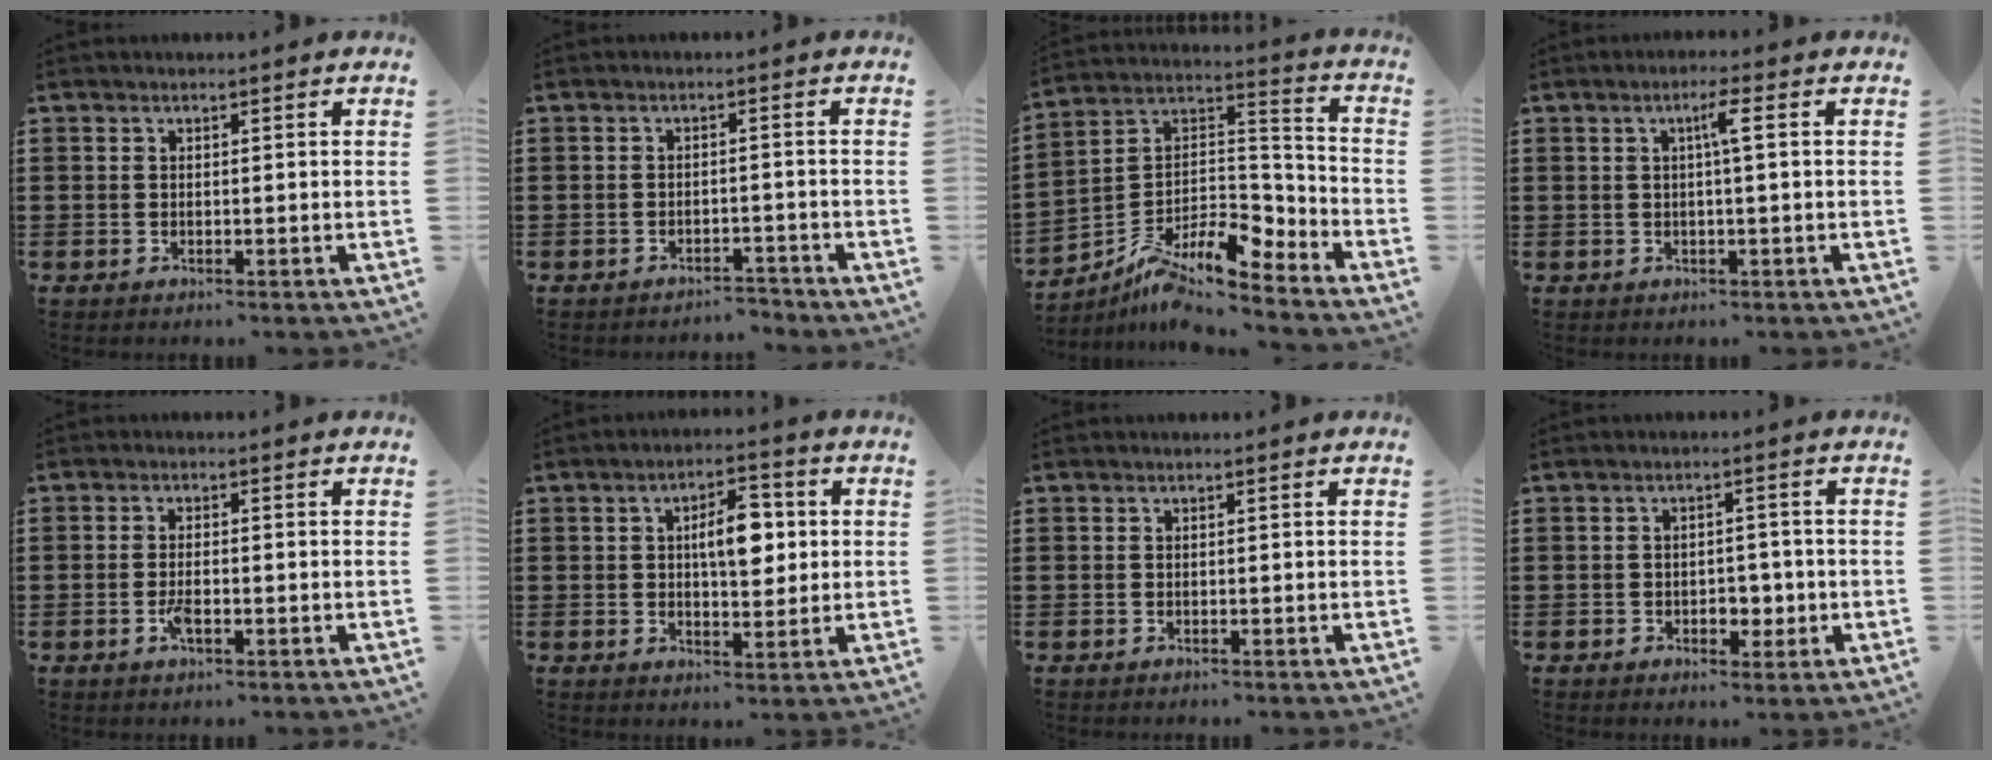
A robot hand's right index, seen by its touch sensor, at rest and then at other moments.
{"total": 2.2, "force": [-2.2, 0.0, 0.2], "torque": [-0.009, 0.001, -0.047]}
{"total": 8.6, "force": [-6.8, 3.1, 4.3], "torque": [-0.101, -0.015, -0.139]}
{"total": 2.9, "force": [0.3, -0.3, 2.9], "torque": [-0.054, -0.002, 0.000]}
{"total": 2.7, "force": [-1.1, 0.7, 2.3], "torque": [-0.050, -0.004, -0.022]}
{"total": 6.6, "force": [0.9, 3.0, 5.8], "torque": [-0.084, 0.000, 0.005]}
{"total": 0.0}
{"total": 3.3, "force": [-1.0, 2.5, 1.9], "torque": [-0.033, 0.002, -0.022]}